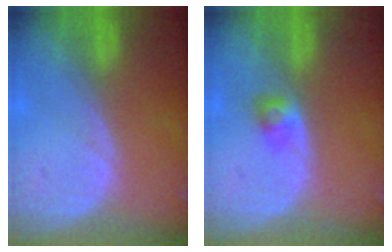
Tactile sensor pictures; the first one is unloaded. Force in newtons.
{"total": 2.6, "press": 2.4, "slide": 1.0}